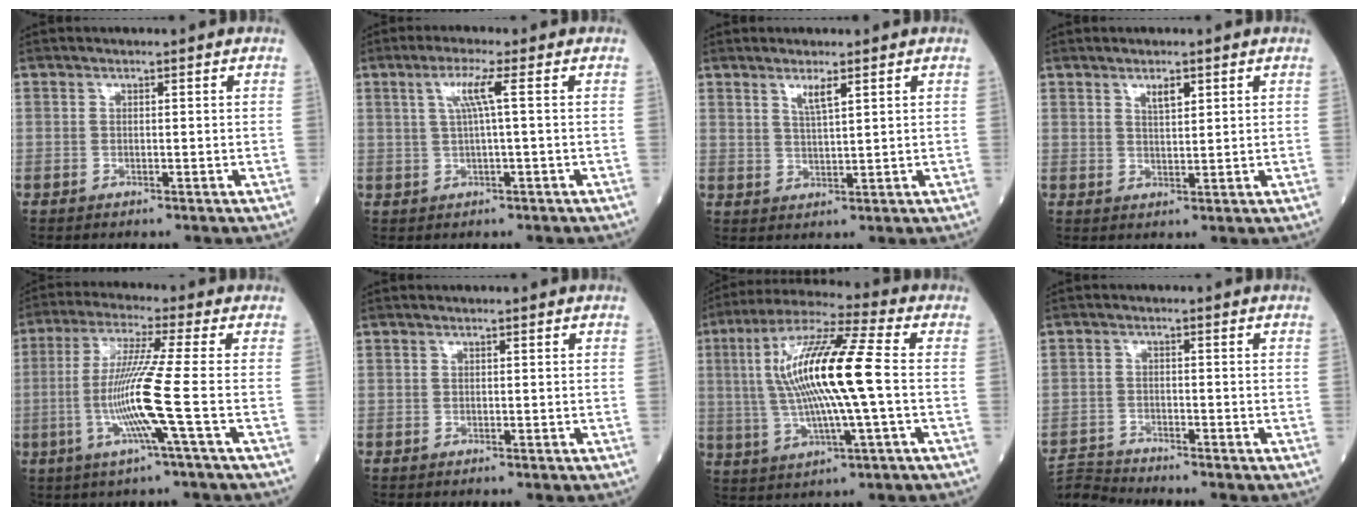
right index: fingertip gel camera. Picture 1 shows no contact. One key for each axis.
{"total": 3.9, "fx": 1.0, "fy": -0.7, "fz": 3.7, "tx": -0.079, "ty": 0.008, "tz": 0.023}
{"total": 2.7, "fx": 1.7, "fy": 0.1, "fz": 2.1, "tx": -0.045, "ty": -0.003, "tz": 0.038}
{"total": 2.4, "fx": 1.5, "fy": 0.7, "fz": 1.7, "tx": -0.034, "ty": 0.000, "tz": 0.031}
{"total": 10.4, "fx": -2.5, "fy": -2.1, "fz": 9.9, "tx": -0.203, "ty": -0.011, "tz": -0.050}
{"total": 0.0}
{"total": 16.3, "fx": 0.8, "fy": 1.0, "fz": 16.3, "tx": -0.325, "ty": 0.015, "tz": 0.012}
{"total": 4.7, "fx": -4.5, "fy": -0.9, "fz": -1.0, "tx": 0.018, "ty": -0.008, "tz": -0.085}